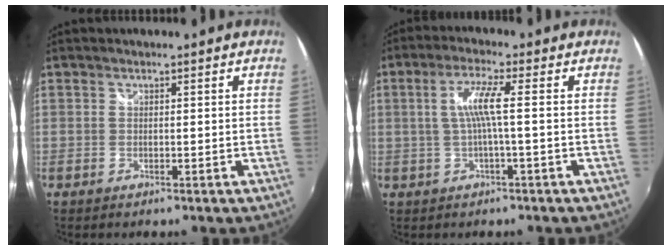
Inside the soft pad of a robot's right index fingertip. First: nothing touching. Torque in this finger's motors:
{"motor_torque": [0.40, -0.02, 0.36, 0.11]}